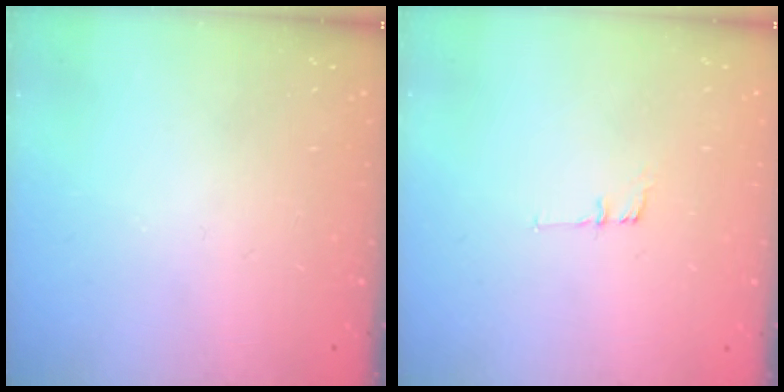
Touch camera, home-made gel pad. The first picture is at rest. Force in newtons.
{"total": 6.6, "press": 6.2, "slide": 2.3}